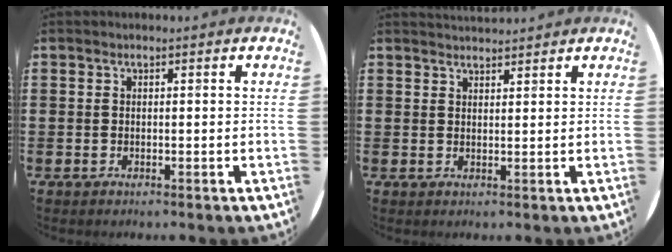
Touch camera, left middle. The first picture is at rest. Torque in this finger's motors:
{"motor_torque": [0.40, -0.44, -0.02, -0.01]}